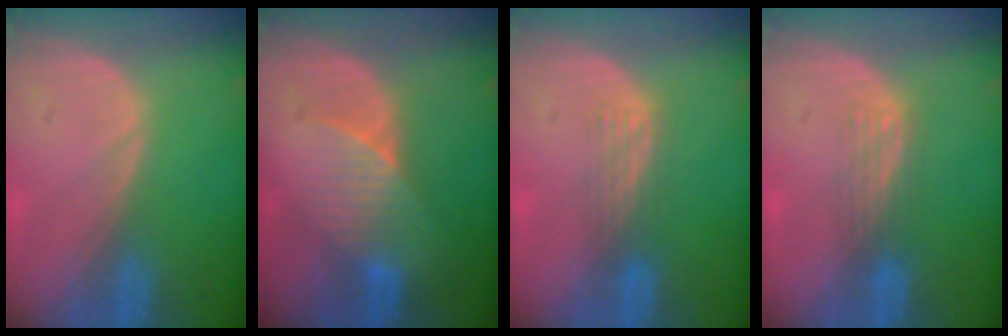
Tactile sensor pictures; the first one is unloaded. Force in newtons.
{"total": 5.2, "press": 5.1, "slide": 1.3}
{"total": 2.9, "press": 2.7, "slide": 1.2}
{"total": 2.9, "press": 2.7, "slide": 1.2}